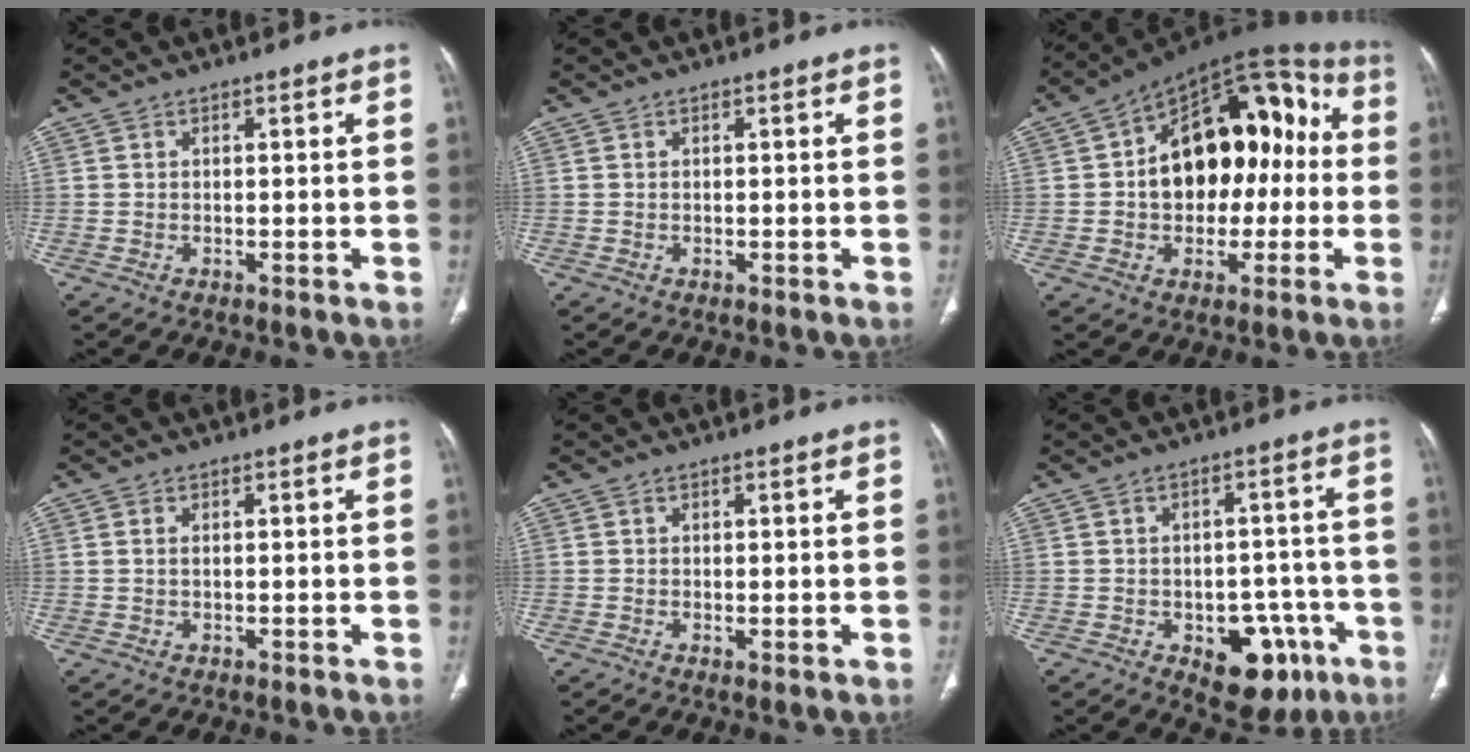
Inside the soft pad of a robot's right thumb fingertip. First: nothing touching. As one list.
[{"total": 0.0}, {"total": 21.1, "force": [0.6, 13.3, 16.4], "torque": [-0.194, 0.046, 0.005]}, {"total": 0.8, "force": [0.2, 0.4, 0.7], "torque": [-0.019, 0.004, 0.006]}, {"total": 0.8, "force": [0.0, 0.3, 0.7], "torque": [-0.016, -0.005, 0.001]}, {"total": 11.9, "force": [-5.3, 7.2, 7.8], "torque": [-0.059, 0.032, -0.060]}]